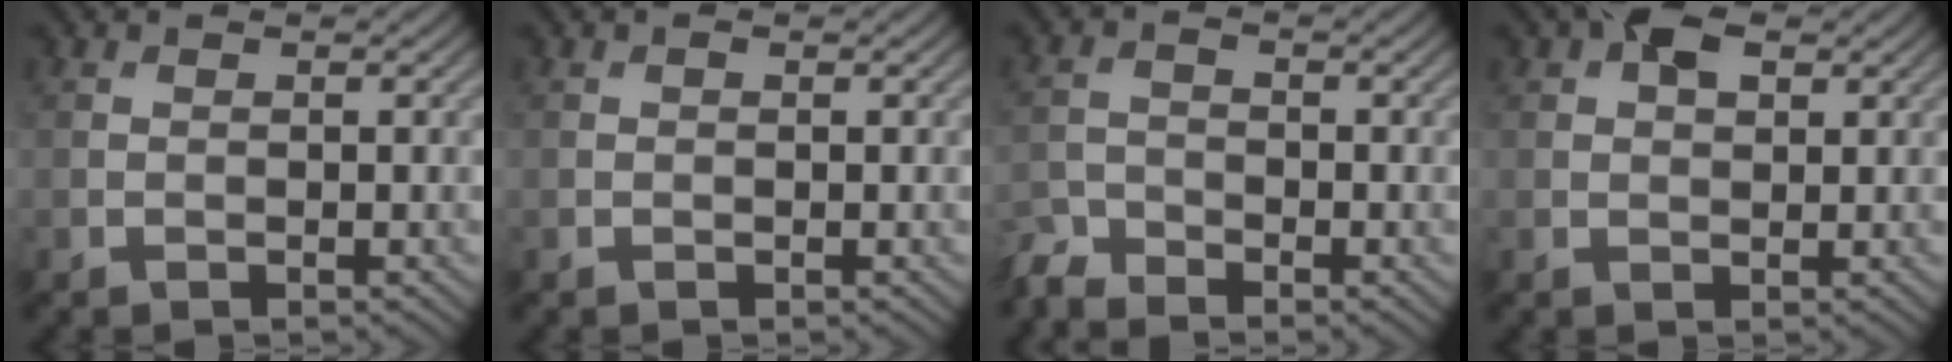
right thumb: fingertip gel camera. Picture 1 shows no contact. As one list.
[{"total": 0.0}, {"total": 2.9, "force": [-2.8, 0.6, 0.3], "torque": [-0.012, -0.007, -0.069]}, {"total": 4.0, "force": [1.9, 2.2, 2.7], "torque": [-0.052, 0.008, 0.028]}]